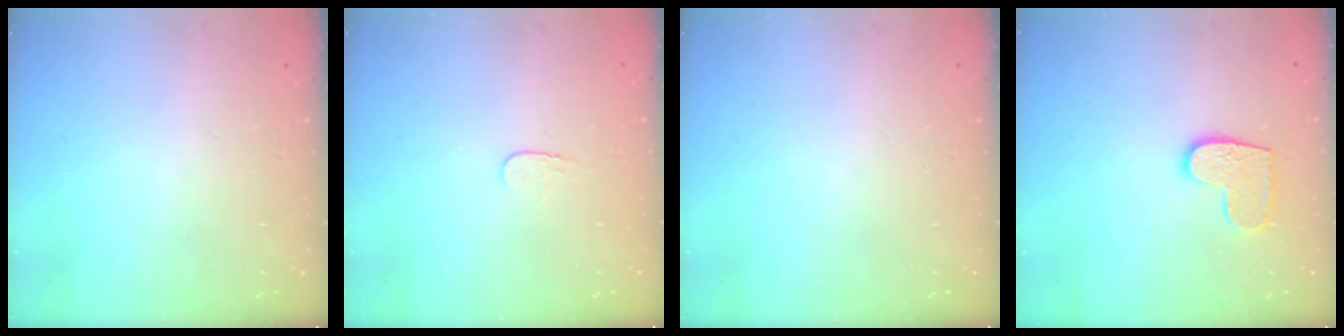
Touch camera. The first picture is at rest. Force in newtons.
{"total": 3.6, "press": 3.6, "slide": 0.4}
{"total": 0.0}
{"total": 9.3, "press": 9.3, "slide": 0.3}